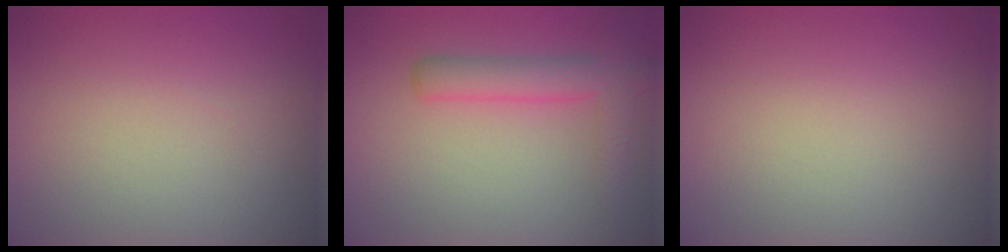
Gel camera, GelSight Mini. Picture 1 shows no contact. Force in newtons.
{"total": 4.8, "press": 4.8, "slide": 0.3}
{"total": 0.0}